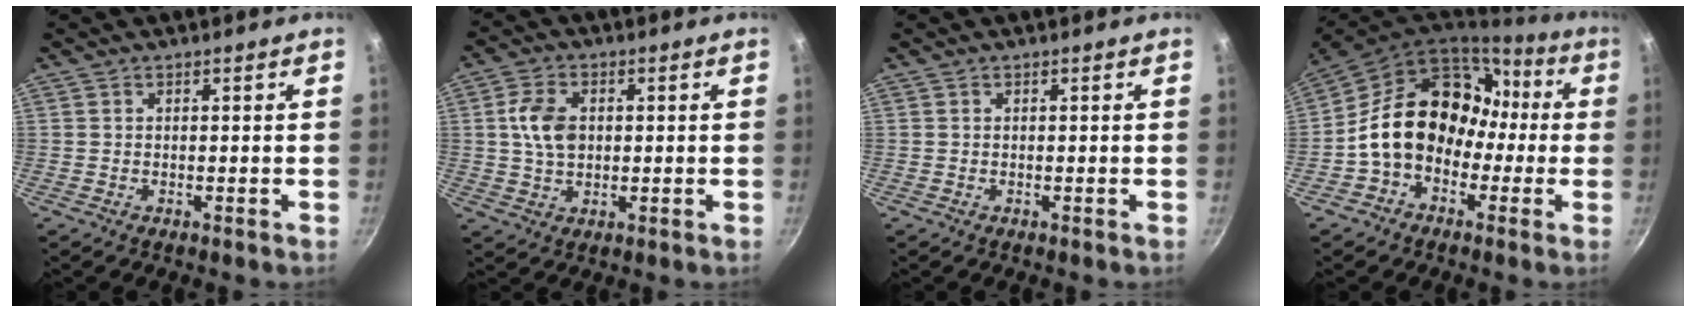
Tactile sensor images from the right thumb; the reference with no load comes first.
{"total": 7.1, "force": [0.7, 4.8, 5.3], "torque": [-0.090, 0.007, 0.010]}
{"total": 0.0}
{"total": 18.7, "force": [-1.0, 14.5, 11.8], "torque": [-0.156, 0.068, -0.020]}